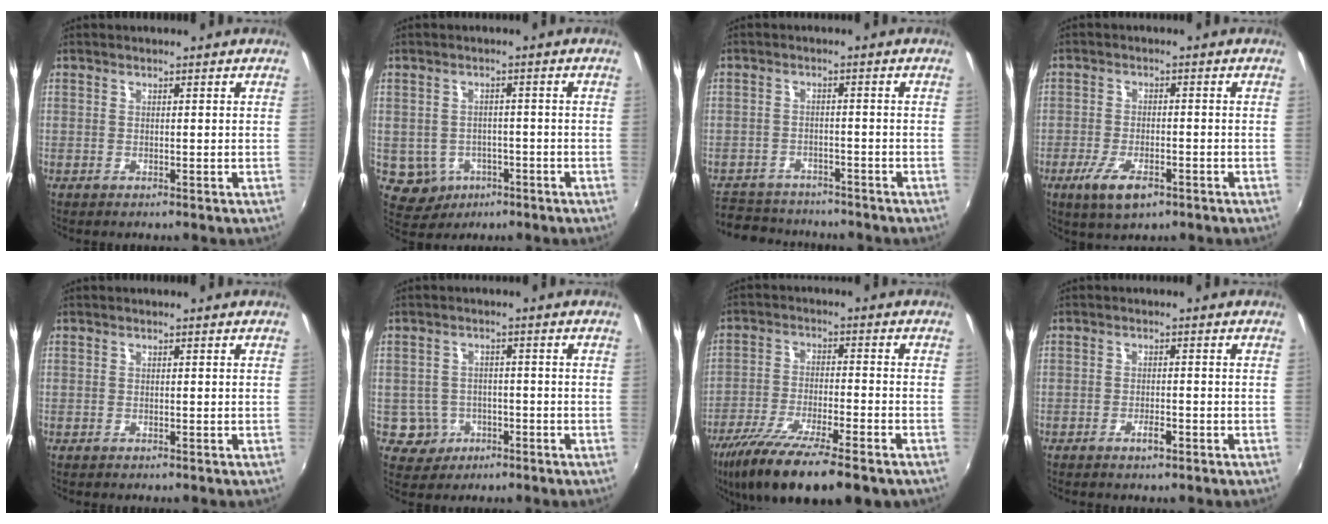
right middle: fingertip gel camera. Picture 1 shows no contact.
{"total": 6.0, "force": [-2.4, 5.2, 1.7], "torque": [-0.051, 0.004, -0.019]}
{"total": 9.0, "force": [-7.9, 3.8, 2.0], "torque": [-0.065, 0.012, -0.121]}
{"total": 6.9, "force": [-3.8, 2.6, 5.1], "torque": [-0.119, -0.016, -0.067]}
{"total": 0.0}
{"total": 5.0, "force": [-2.0, 4.5, 0.8], "torque": [-0.028, 0.012, -0.022]}
{"total": 17.7, "force": [-12.8, 3.6, 11.7], "torque": [-0.231, -0.052, -0.215]}
{"total": 2.0, "force": [-1.4, 0.5, 1.4], "torque": [-0.029, 0.002, -0.024]}